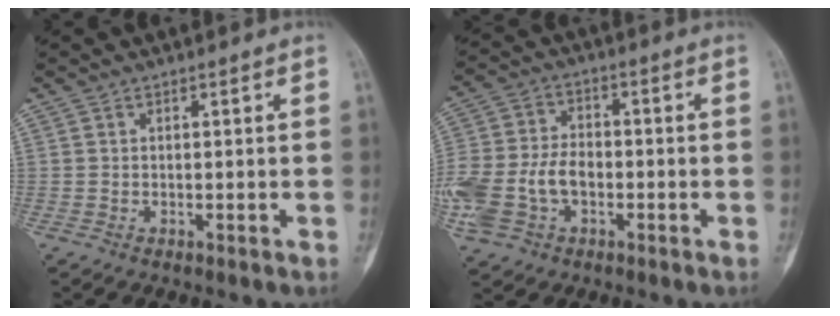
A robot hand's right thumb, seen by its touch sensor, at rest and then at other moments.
{"total": 15.4, "force": [-4.0, 10.6, 10.4], "torque": [-0.244, 0.021, -0.072]}